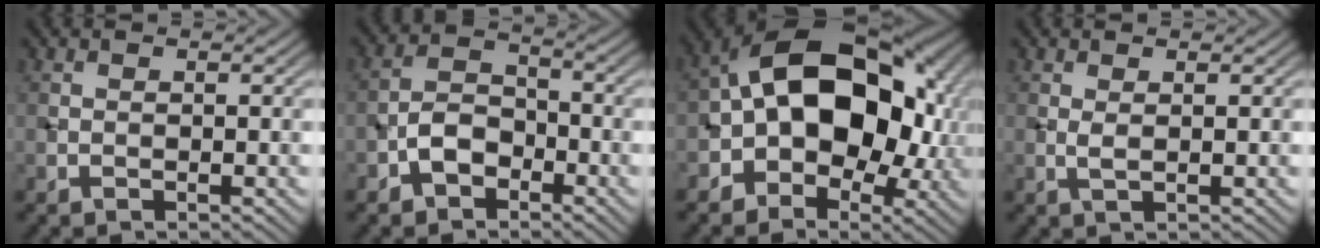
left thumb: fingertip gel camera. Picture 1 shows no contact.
{"total": 4.4, "force": [-2.5, 2.8, 2.3], "torque": [-0.040, 0.009, -0.059]}
{"total": 16.0, "force": [-0.7, 10.8, 11.8], "torque": [-0.163, 0.022, -0.029]}
{"total": 1.1, "force": [0.5, 0.2, 1.0], "torque": [-0.025, 0.003, 0.010]}